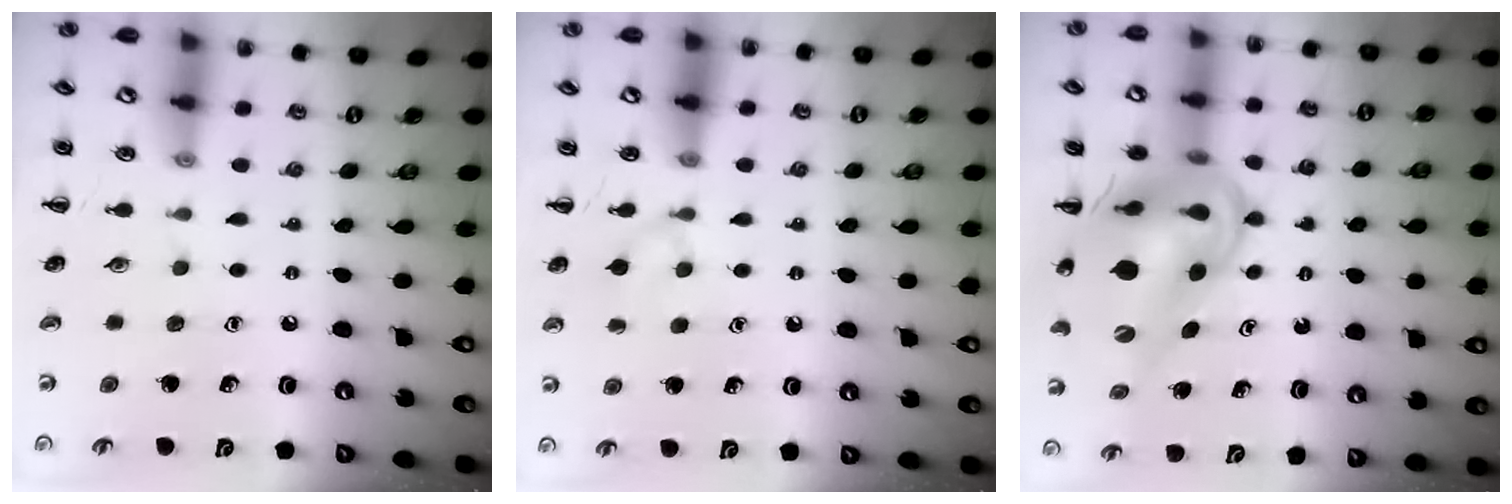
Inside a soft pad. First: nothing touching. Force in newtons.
{"total": 5.4, "press": 5.1, "slide": 2.0}
{"total": 16.8, "press": 15.9, "slide": 5.3}